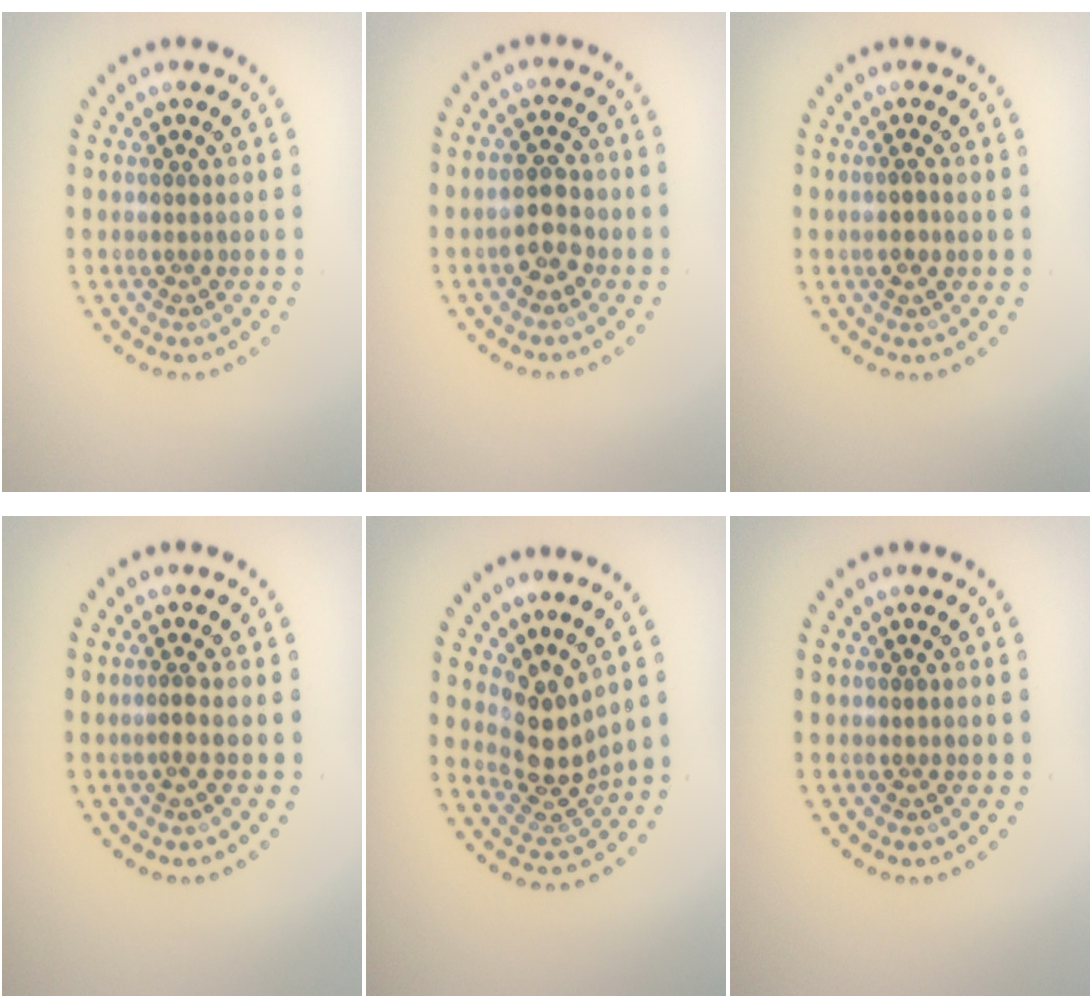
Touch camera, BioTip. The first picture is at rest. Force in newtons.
{"total": 2.7, "press": 2.7, "slide": 0.5}
{"total": 0.9, "press": 0.8, "slide": 0.3}
{"total": 0.9, "press": 0.5, "slide": 0.8}
{"total": 3.9, "press": 2.9, "slide": 2.6}
{"total": 0.0}